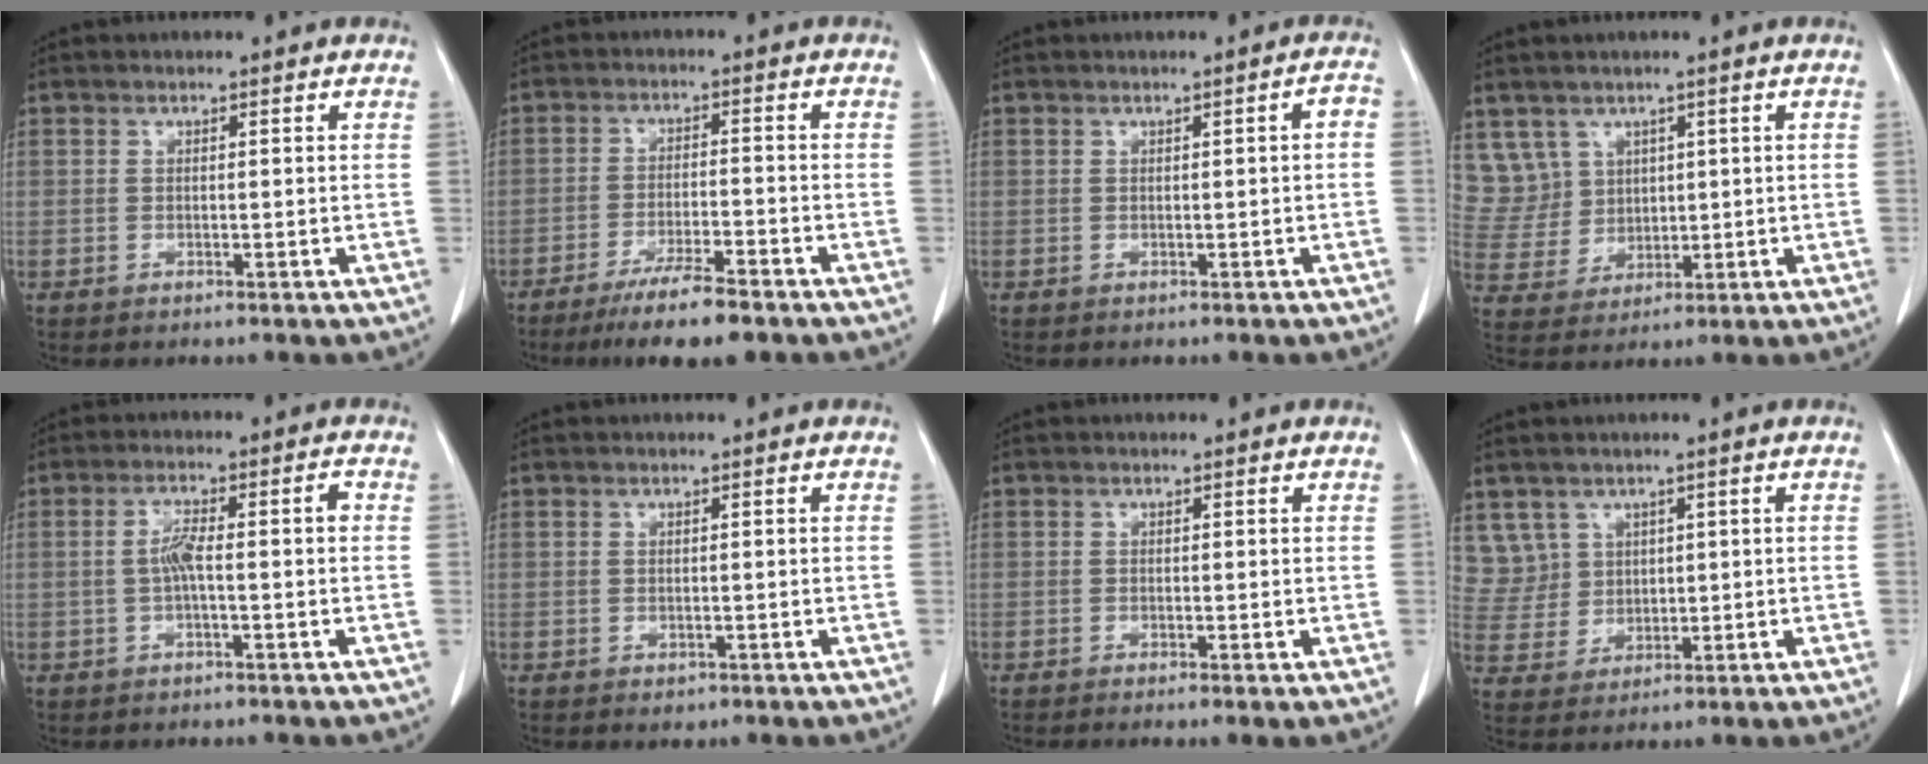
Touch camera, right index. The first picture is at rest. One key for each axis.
{"total": 8.1, "fx": -6.0, "fy": 0.9, "fz": 5.4, "tx": -0.089, "ty": -0.017, "tz": -0.101}
{"total": 1.6, "fx": -0.2, "fy": 0.2, "fz": 1.6, "tx": -0.017, "ty": 0.004, "tz": -0.003}
{"total": 7.2, "fx": 3.6, "fy": 6.2, "fz": -0.2, "tx": 0.001, "ty": 0.020, "tz": 0.089}
{"total": 4.7, "fx": -0.4, "fy": 0.7, "fz": 4.7, "tx": -0.091, "ty": 0.020, "tz": -0.005}
{"total": 0.9, "fx": -0.3, "fy": 0.8, "fz": 0.3, "tx": -0.004, "ty": 0.003, "tz": 0.000}
{"total": 0.8, "fx": -0.4, "fy": 0.0, "fz": 0.7, "tx": -0.013, "ty": -0.002, "tz": -0.007}
{"total": 6.1, "fx": 3.0, "fy": 5.3, "fz": -0.4, "tx": 0.009, "ty": 0.014, "tz": 0.074}